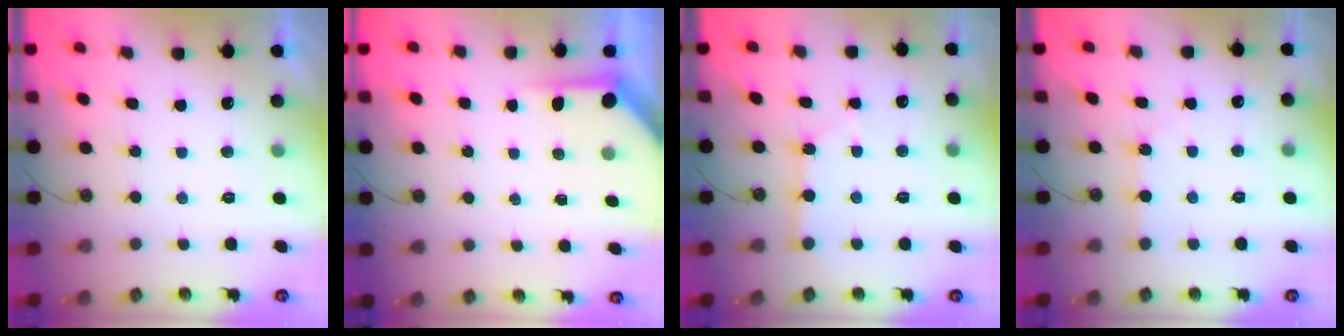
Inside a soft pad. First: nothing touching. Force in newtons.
{"total": 3.7, "press": 3.6, "slide": 0.4}
{"total": 2.7, "press": 2.7, "slide": 0.3}
{"total": 2.6, "press": 2.6, "slide": 0.3}